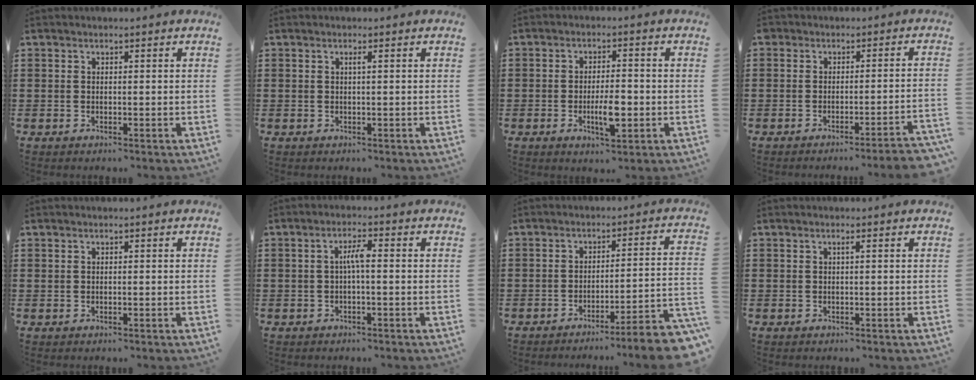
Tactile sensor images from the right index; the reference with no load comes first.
{"total": 0.7, "force": [0.1, -0.1, 0.7], "torque": [-0.012, -0.003, 0.002]}
{"total": 5.5, "force": [-1.4, 1.8, 5.0], "torque": [-0.097, 0.001, -0.027]}
{"total": 2.7, "force": [-2.5, -0.3, 0.9], "torque": [-0.018, -0.002, -0.051]}
{"total": 0.0}
{"total": 2.8, "force": [-0.1, 0.4, 2.8], "torque": [-0.054, 0.004, -0.005]}
{"total": 5.5, "force": [-4.5, -0.5, 3.1], "torque": [-0.050, -0.018, -0.089]}
{"total": 0.7, "force": [0.0, -0.1, 0.6], "torque": [-0.010, -0.003, 0.000]}